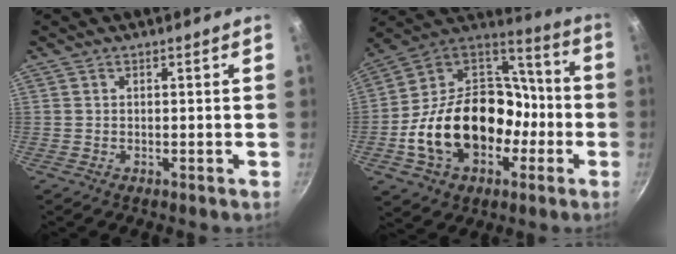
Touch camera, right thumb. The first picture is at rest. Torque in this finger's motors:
{"motor_torque": [1.56, 3.44, 2.13, -0.64, 0.28]}